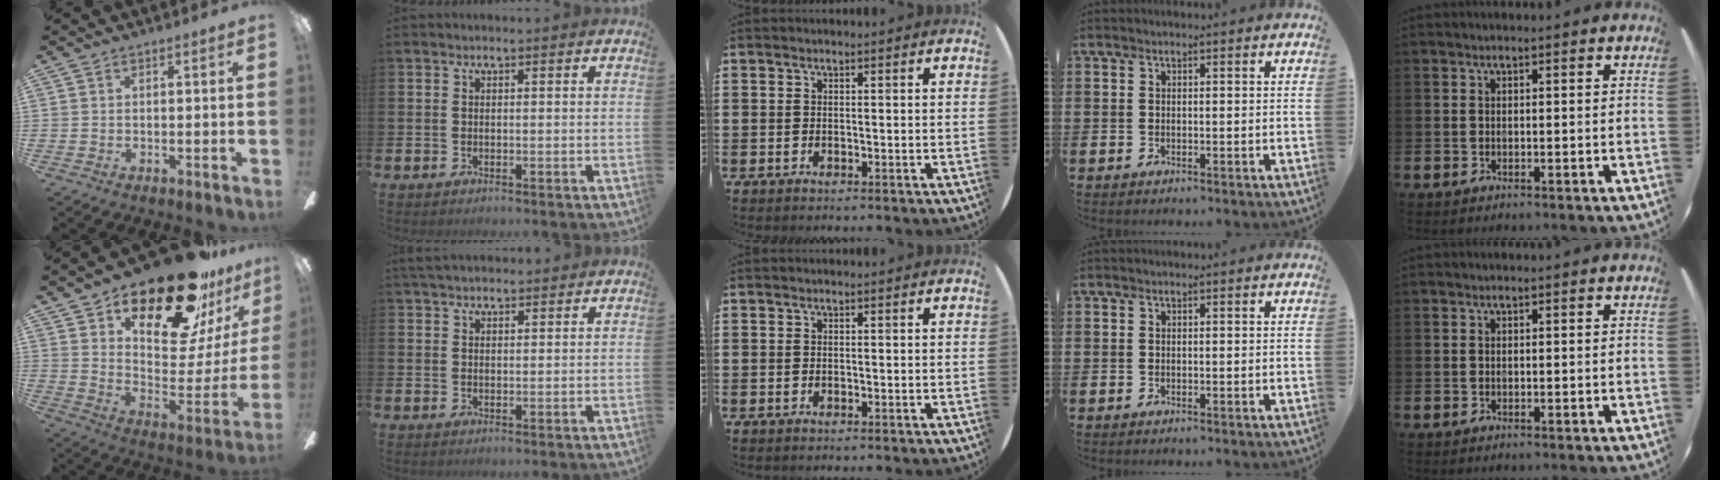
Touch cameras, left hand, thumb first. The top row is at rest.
{"thumb": {"total": 25.6, "force": [20.0, 8.7, 13.4], "torque": [-0.183, -0.136, 0.331]}, "index": {"total": 3.3, "force": [3.0, 0.9, 0.8], "torque": [-0.009, -0.011, 0.054]}}